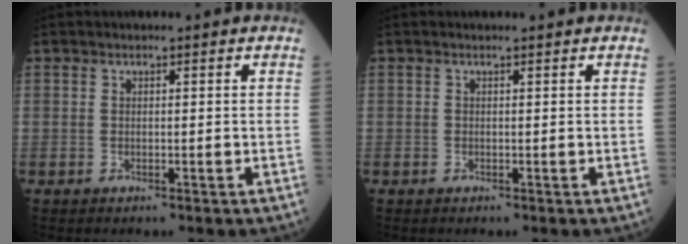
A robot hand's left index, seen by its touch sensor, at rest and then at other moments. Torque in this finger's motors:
{"motor_torque": [-0.17, 0.10, -0.43, -0.10]}